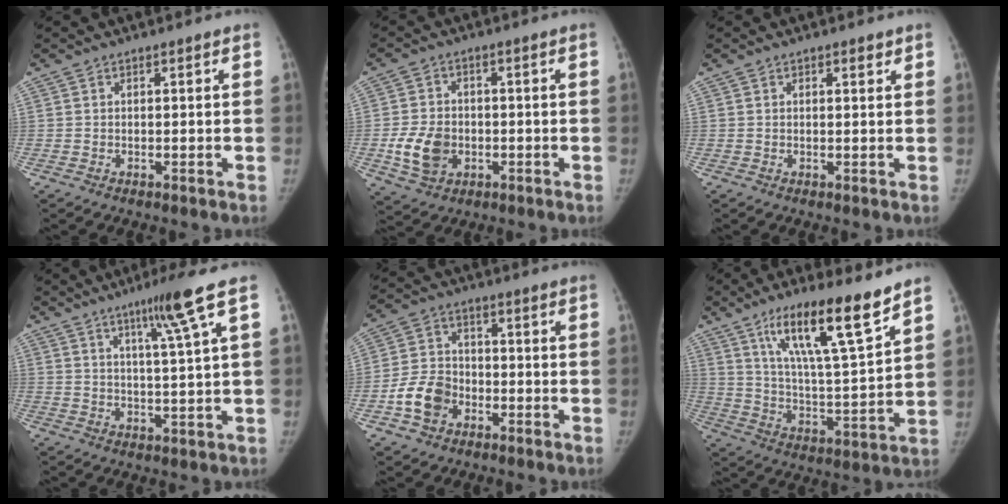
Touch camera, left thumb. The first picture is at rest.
{"total": 8.3, "force": [-2.0, 6.3, 5.0], "torque": [-0.079, 0.008, -0.030]}
{"total": 0.9, "force": [0.6, 0.4, 0.6], "torque": [-0.001, -0.001, 0.006]}
{"total": 8.3, "force": [4.2, -1.2, 7.1], "torque": [-0.116, -0.022, 0.072]}
{"total": 8.2, "force": [-3.6, 6.2, 4.1], "torque": [-0.065, 0.025, -0.068]}
{"total": 17.4, "force": [11.3, 2.4, 13.0], "torque": [-0.204, -0.063, 0.198]}